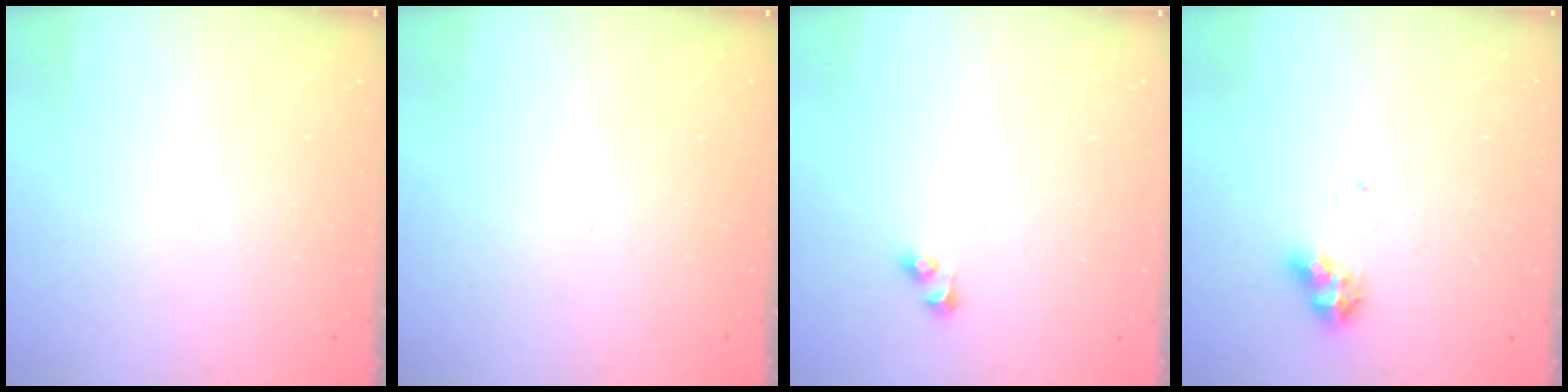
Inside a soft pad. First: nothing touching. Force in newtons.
{"total": 0.0}
{"total": 2.7, "press": 2.4, "slide": 1.1}
{"total": 6.1, "press": 6.1, "slide": 1.0}